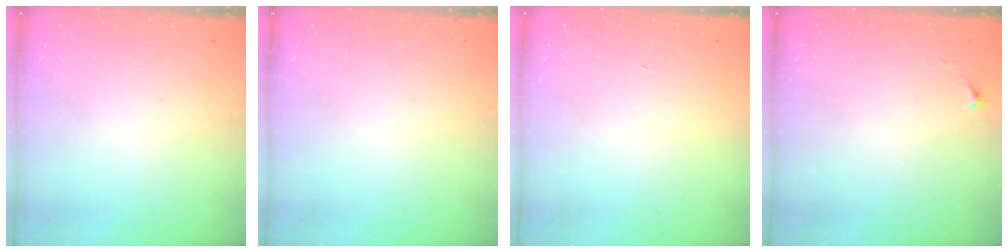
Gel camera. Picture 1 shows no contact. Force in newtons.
{"total": 0.0}
{"total": 1.8, "press": 1.8, "slide": 0.1}
{"total": 3.4, "press": 3.3, "slide": 0.5}